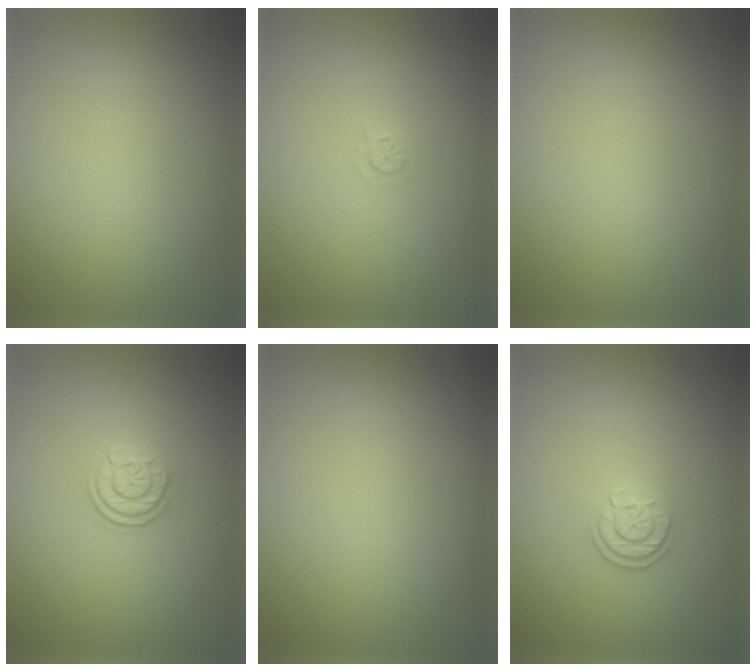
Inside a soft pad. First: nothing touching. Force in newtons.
{"total": 0.7, "press": 0.3, "slide": 0.6}
{"total": 0.0}
{"total": 2.5, "press": 1.8, "slide": 1.6}
{"total": 0.0}
{"total": 2.4, "press": 1.9, "slide": 1.5}